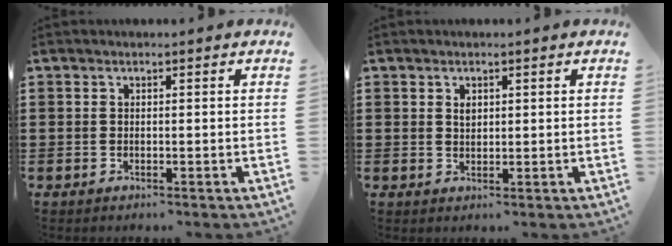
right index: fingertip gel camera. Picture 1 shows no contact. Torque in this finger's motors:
{"motor_torque": [0.01, -0.01, 0.04, 0.03]}